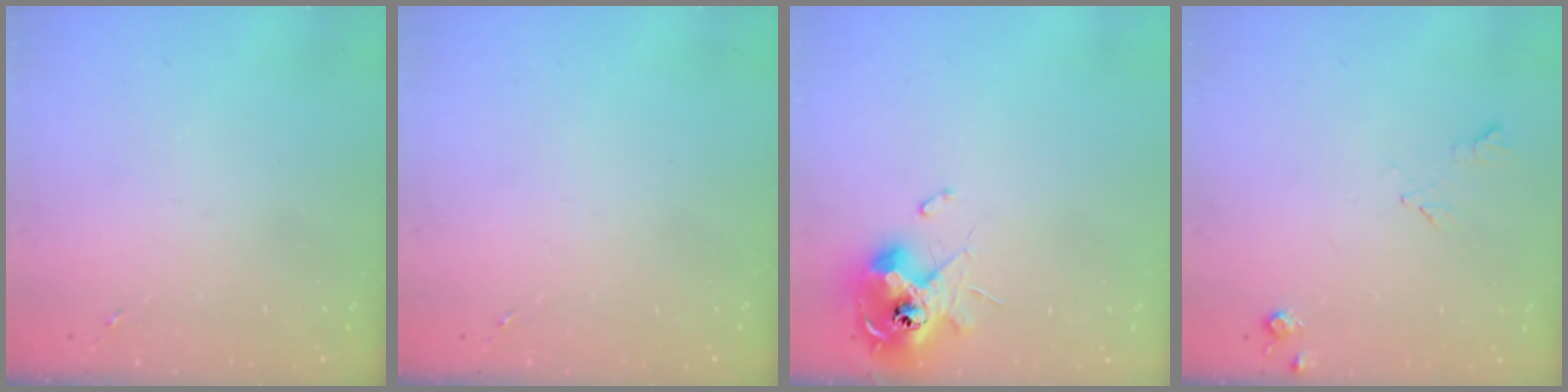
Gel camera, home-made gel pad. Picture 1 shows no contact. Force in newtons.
{"total": 0.0}
{"total": 12.8, "press": 12.8, "slide": 1.5}
{"total": 5.8, "press": 5.8, "slide": 0.8}